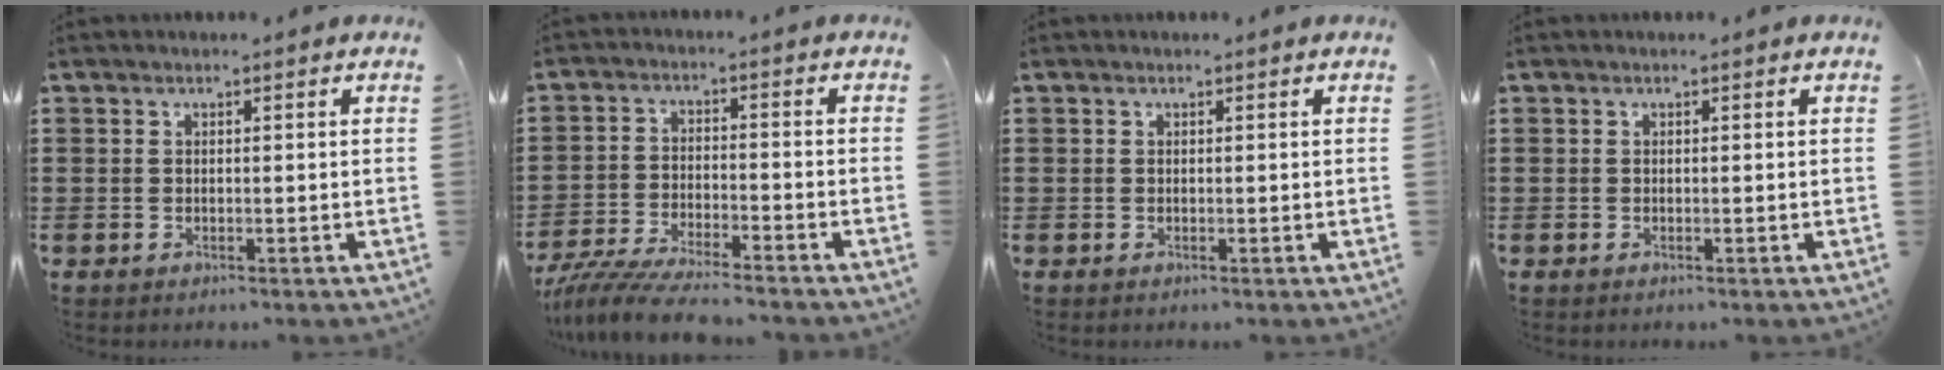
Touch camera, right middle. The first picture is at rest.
{"total": 6.9, "force": [-6.5, 0.3, 2.2], "torque": [-0.056, -0.008, -0.128]}
{"total": 0.0}
{"total": 0.0}